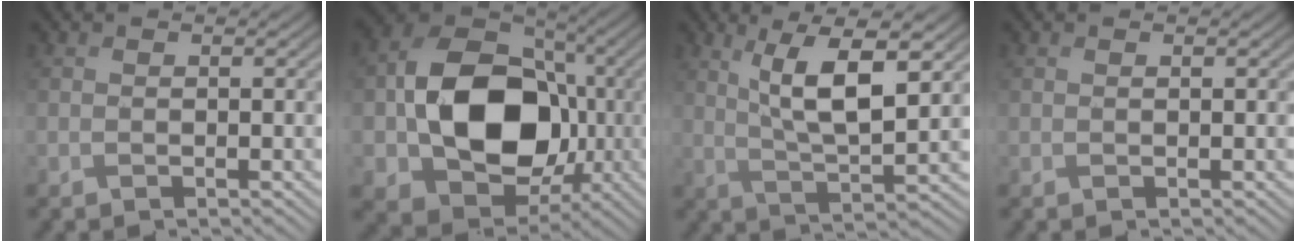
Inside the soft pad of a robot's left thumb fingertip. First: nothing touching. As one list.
[{"total": 15.9, "force": [-1.4, 12.4, 9.9], "torque": [-0.177, -0.012, -0.019]}, {"total": 9.4, "force": [3.6, 2.4, 8.3], "torque": [-0.156, 0.002, 0.067]}, {"total": 0.0}]